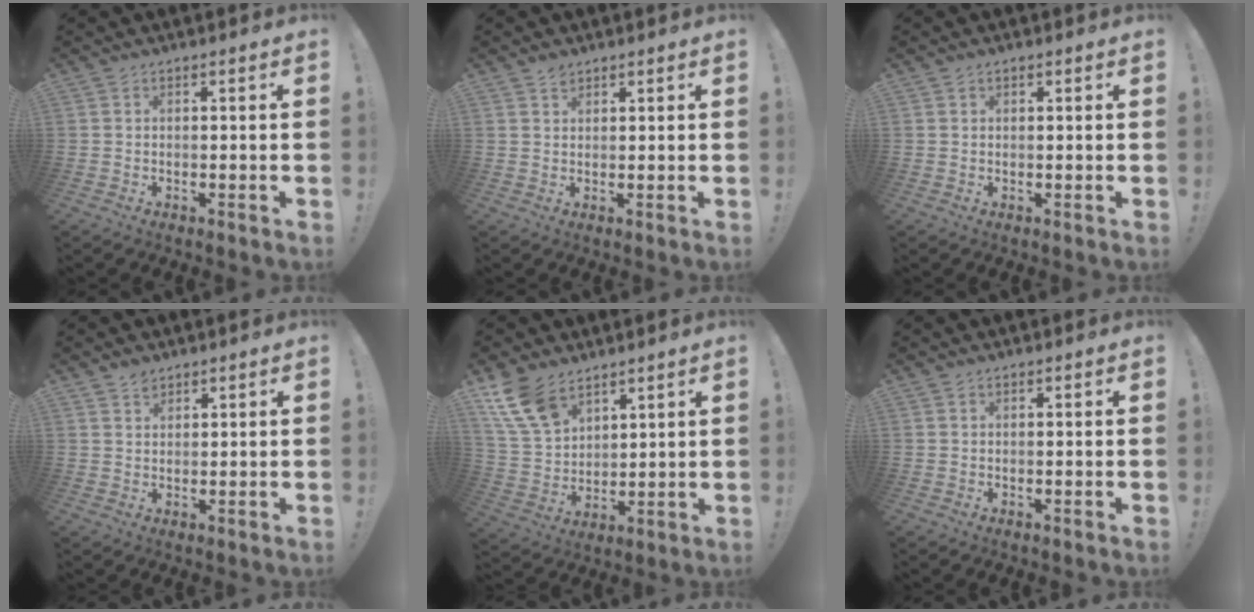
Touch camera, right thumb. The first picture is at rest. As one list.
[{"total": 1.7, "force": [1.3, 1.0, 0.4], "torque": [0.002, -0.009, 0.024]}, {"total": 0.6, "force": [0.4, 0.5, 0.0], "torque": [0.002, 0.001, 0.006]}, {"total": 2.5, "force": [2.0, 1.4, 0.4], "torque": [0.008, -0.016, 0.035]}, {"total": 13.7, "force": [8.8, 8.0, 6.8], "torque": [-0.147, -0.040, 0.173]}, {"total": 0.0}]